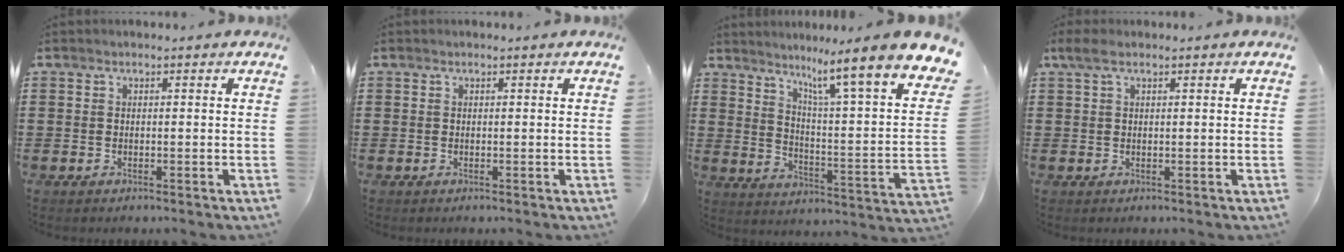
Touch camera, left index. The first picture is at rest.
{"total": 0.0}
{"total": 9.8, "force": [7.2, -0.8, 6.6], "torque": [-0.121, -0.066, 0.102]}
{"total": 2.2, "force": [1.0, 0.7, 1.8], "torque": [-0.036, 0.005, 0.018]}